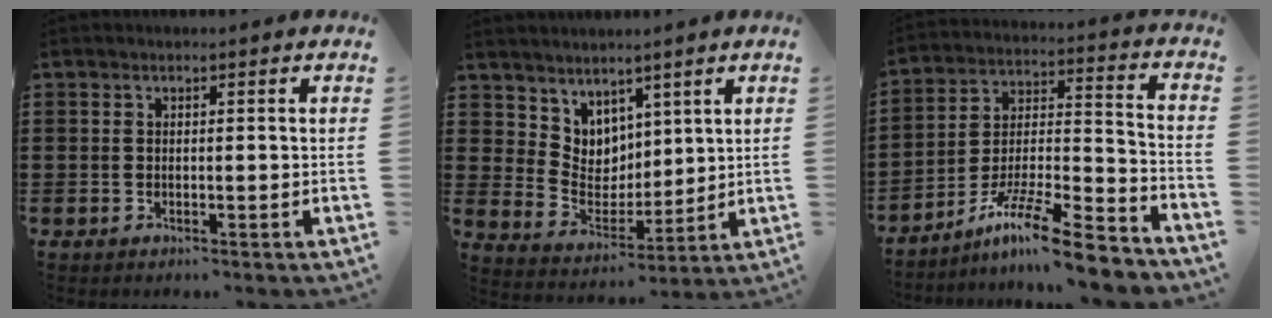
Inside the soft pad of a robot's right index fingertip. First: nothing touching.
{"total": 5.9, "force": [4.3, 3.9, -0.9], "torque": [-0.021, -0.028, 0.085]}
{"total": 12.7, "force": [-10.1, 1.4, 7.5], "torque": [-0.120, 0.026, -0.191]}